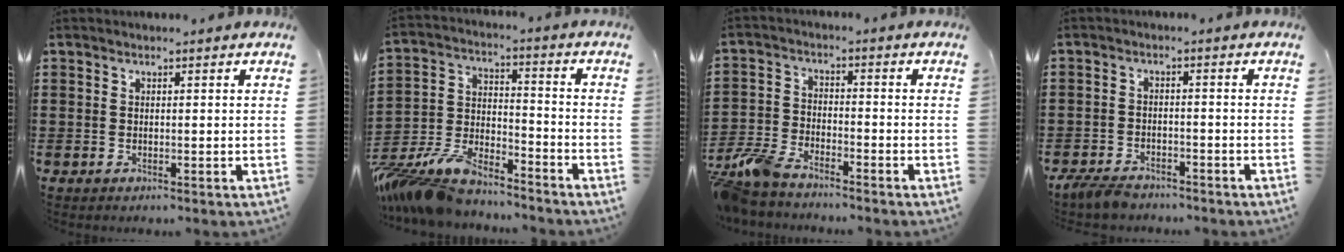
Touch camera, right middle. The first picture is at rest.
{"total": 10.6, "force": [-9.6, 2.6, 3.6], "torque": [-0.084, 0.013, -0.192]}
{"total": 6.0, "force": [-5.5, 1.2, 2.0], "torque": [-0.074, -0.007, -0.116]}
{"total": 3.4, "force": [-3.2, 0.9, 0.8], "torque": [-0.031, -0.002, -0.070]}